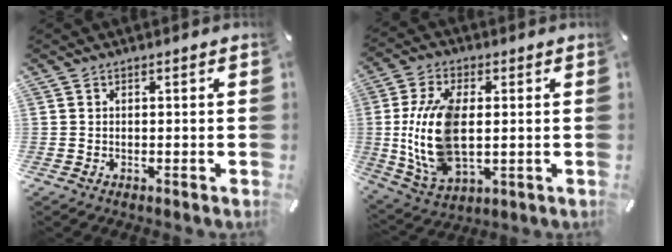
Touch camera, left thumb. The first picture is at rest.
{"total": 15.7, "force": [0.6, 8.8, 13.0], "torque": [-0.299, -0.013, 0.012]}